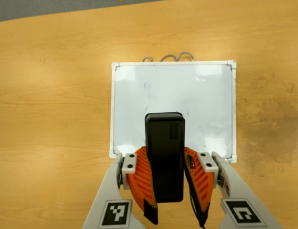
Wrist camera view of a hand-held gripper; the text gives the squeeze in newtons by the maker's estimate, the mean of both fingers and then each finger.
{"total": 9.0, "left": 7.6, "right": 10.5}